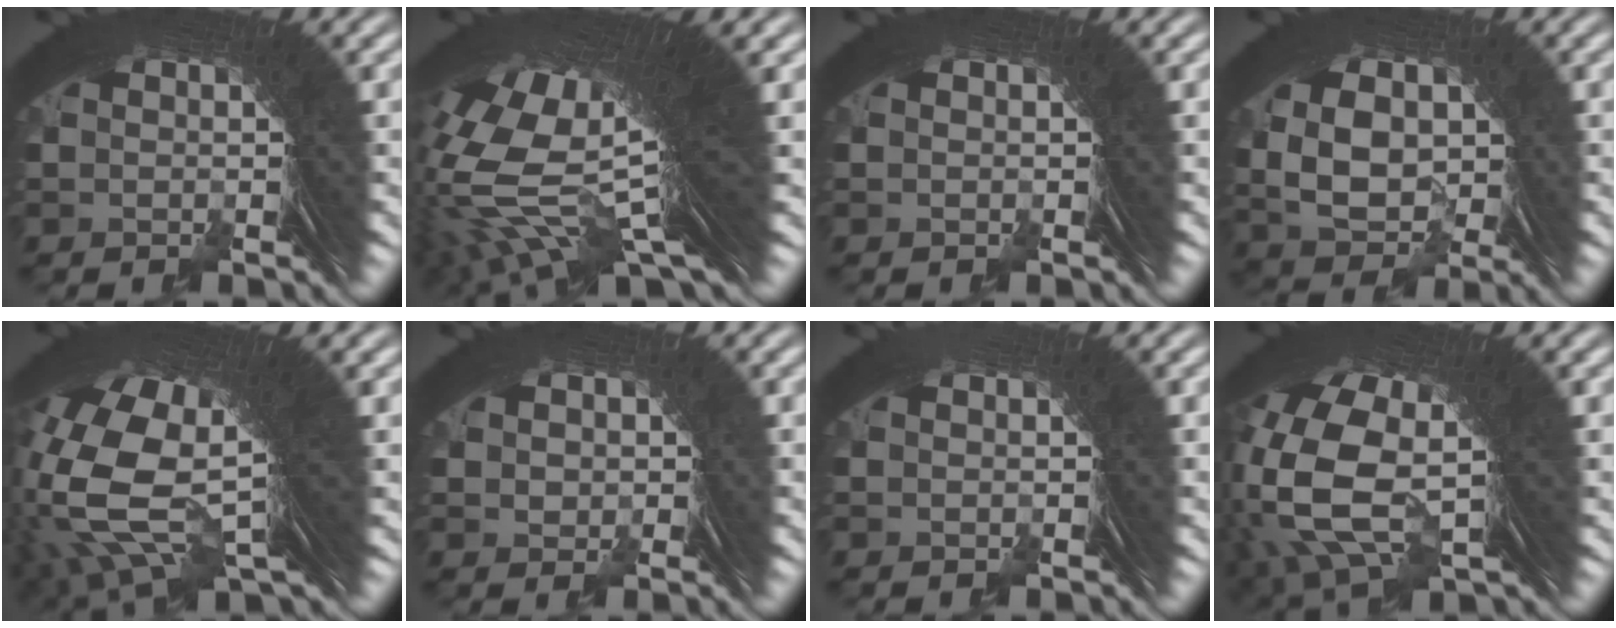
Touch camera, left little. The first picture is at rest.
{"total": 21.1, "force": [4.9, 10.1, 17.9], "torque": [-0.329, -0.016, 0.092]}
{"total": 0.0}
{"total": 8.6, "force": [0.4, 7.0, 4.9], "torque": [-0.108, -0.023, 0.014]}
{"total": 15.3, "force": [3.2, 8.8, 12.1], "torque": [-0.249, -0.016, 0.059]}
{"total": 1.5, "force": [0.0, 1.5, 0.0], "torque": [0.004, 0.005, -0.005]}
{"total": 0.8, "force": [-0.5, -0.4, -0.4], "torque": [0.013, 0.005, -0.008]}
{"total": 13.5, "force": [2.4, 8.9, 9.9], "torque": [-0.218, -0.023, 0.050]}